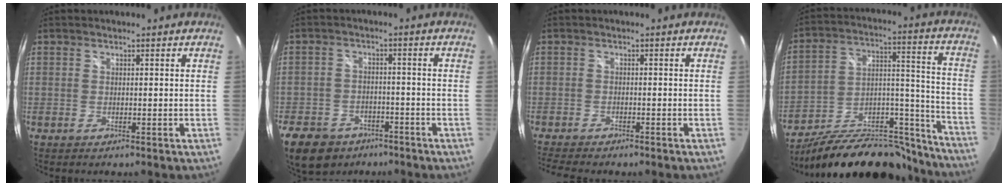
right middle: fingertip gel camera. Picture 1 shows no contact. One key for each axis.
{"total": 13.7, "fx": -9.0, "fy": 8.7, "fz": 5.6, "tx": -0.151, "ty": 0.003, "tz": -0.134}
{"total": 6.3, "fx": -5.7, "fy": 1.1, "fz": 2.5, "tx": -0.066, "ty": -0.019, "tz": -0.093}
{"total": 25.8, "fx": -21.5, "fy": 9.1, "fz": 11.1, "tx": -0.153, "ty": 0.053, "tz": -0.306}